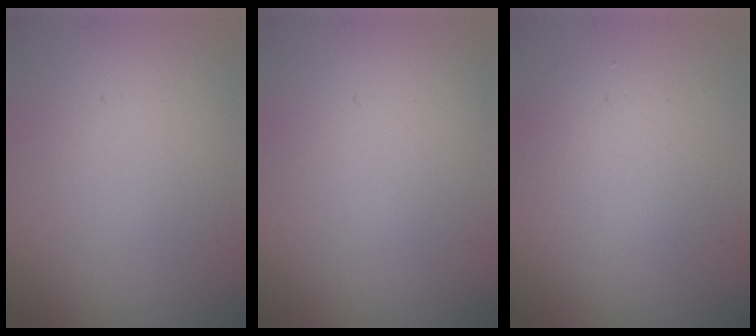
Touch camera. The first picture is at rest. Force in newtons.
{"total": 0.0}
{"total": 3.5, "press": 3.5, "slide": 0.2}